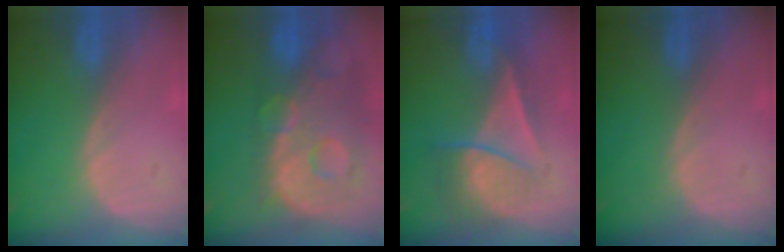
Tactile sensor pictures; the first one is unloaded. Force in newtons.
{"total": 13.8, "press": 11.3, "slide": 8.0}
{"total": 6.7, "press": 6.1, "slide": 2.9}
{"total": 0.0}